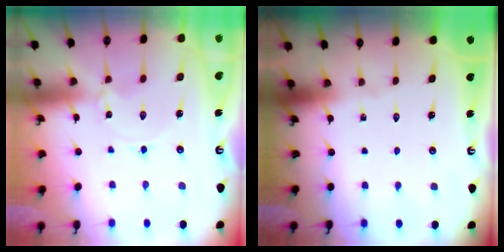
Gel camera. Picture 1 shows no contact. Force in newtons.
{"total": 0.0}